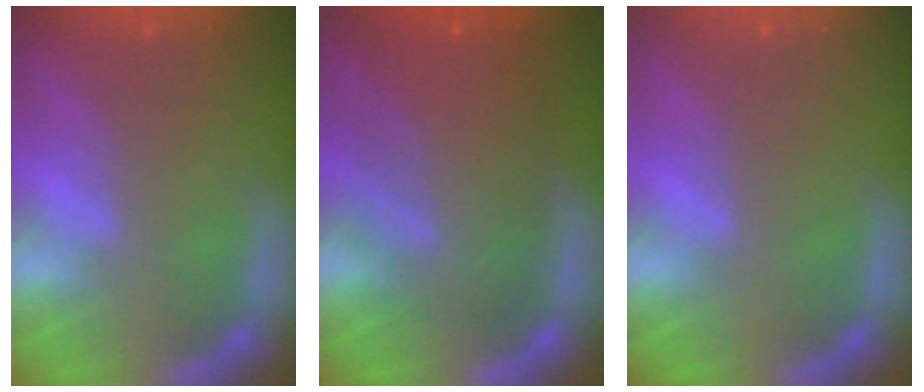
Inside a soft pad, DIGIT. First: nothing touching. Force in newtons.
{"total": 9.0}
{"total": 0.0}